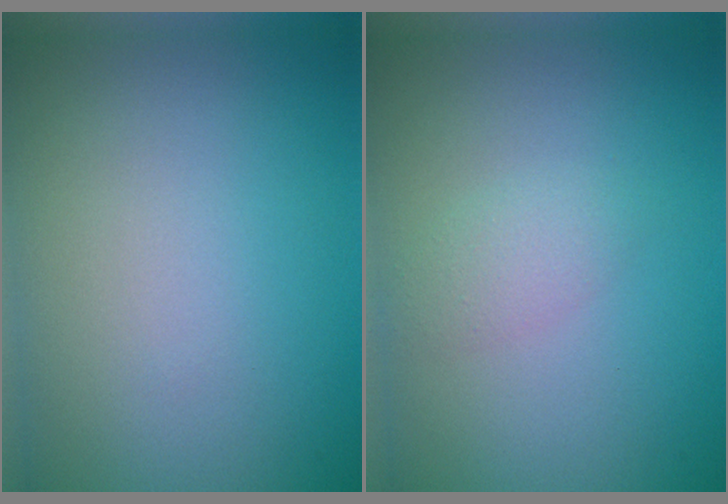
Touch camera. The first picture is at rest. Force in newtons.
{"total": 1.6, "press": 1.6, "slide": 0.0}